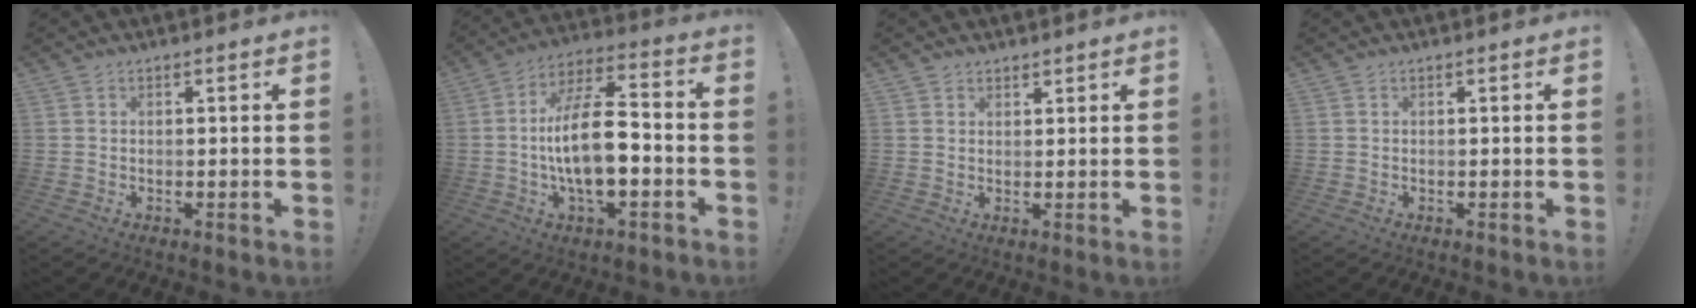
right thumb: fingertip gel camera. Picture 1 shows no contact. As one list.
[{"total": 16.2, "force": [-2.7, 6.7, 14.5], "torque": [-0.277, 0.007, -0.051]}, {"total": 2.0, "force": [1.7, 1.0, 0.0], "torque": [0.014, -0.012, 0.030]}, {"total": 0.0}]